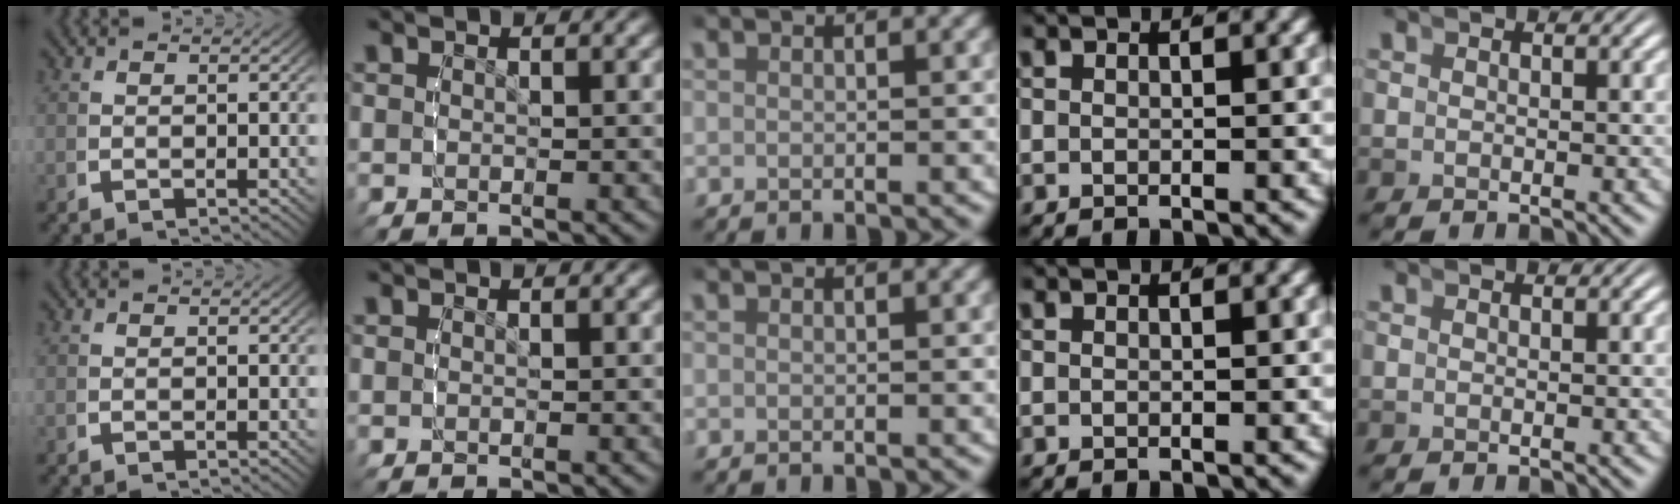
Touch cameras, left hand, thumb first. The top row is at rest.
{}